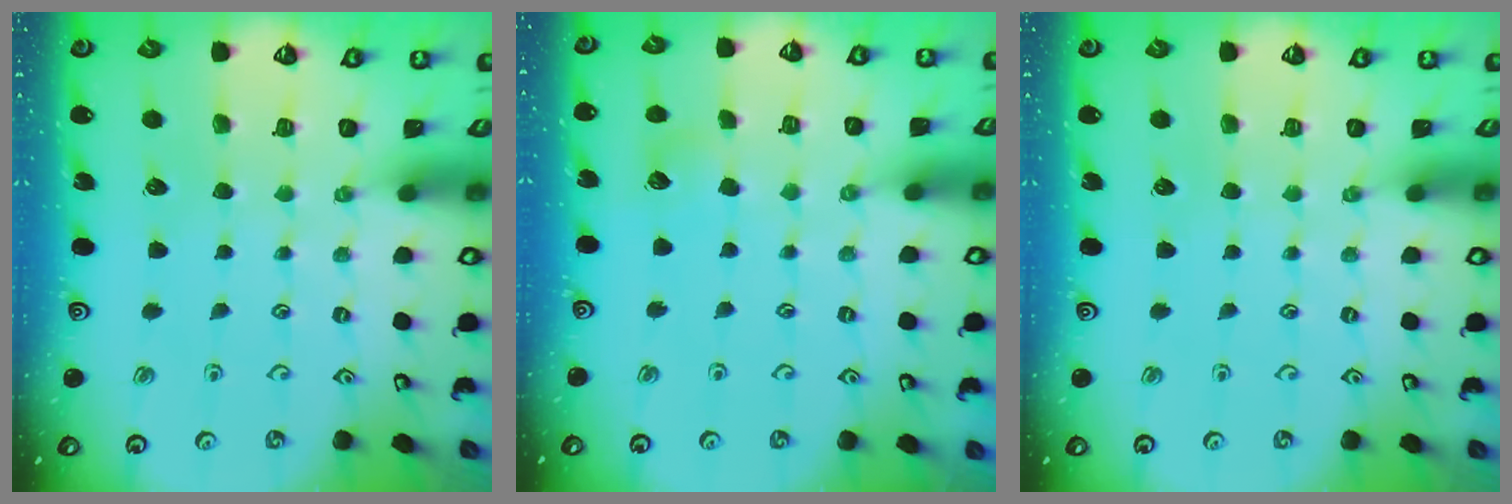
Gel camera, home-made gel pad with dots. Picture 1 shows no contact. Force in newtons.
{"total": 4.3, "press": 4.3, "slide": 0.5}
{"total": 0.0}